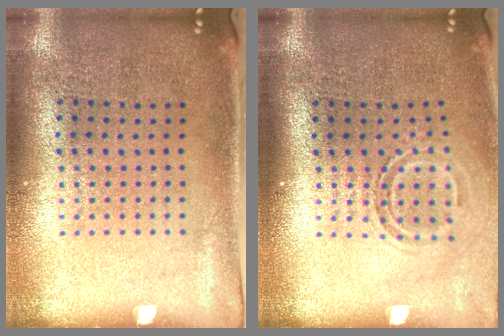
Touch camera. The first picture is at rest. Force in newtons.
{"total": 1.7, "press": 1.2, "slide": 1.2}